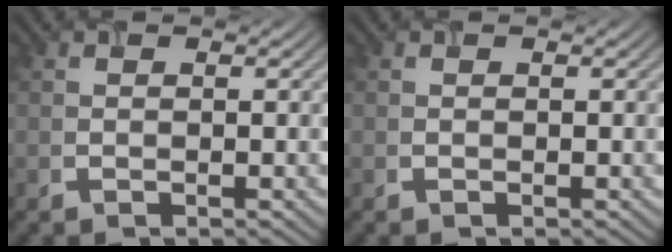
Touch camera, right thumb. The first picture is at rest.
{"total": 0.0}